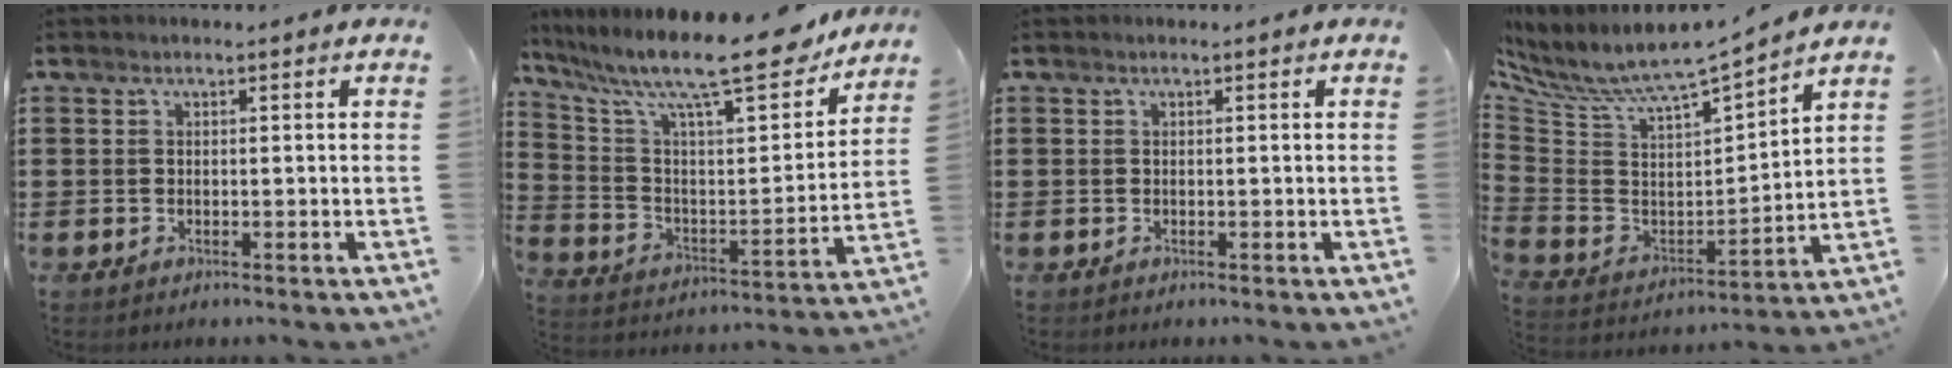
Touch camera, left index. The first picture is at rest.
{"total": 15.6, "force": [12.3, 2.4, 9.3], "torque": [-0.186, -0.082, 0.197]}
{"total": 0.0}
{"total": 5.7, "force": [5.1, 1.0, 2.3], "torque": [-0.073, -0.051, 0.078]}